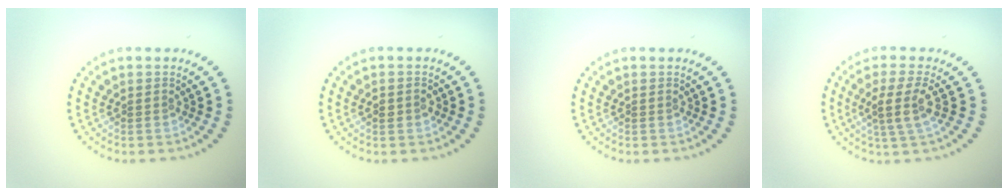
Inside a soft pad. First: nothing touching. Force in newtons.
{"total": 1.5, "press": 1.5, "slide": 0.1}
{"total": 0.0}
{"total": 2.9, "press": 2.4, "slide": 1.7}